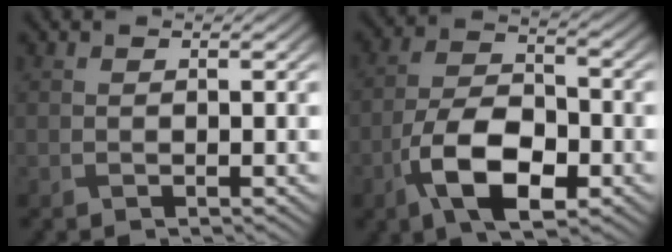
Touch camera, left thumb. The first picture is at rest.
{"total": 10.0, "force": [-4.5, 4.9, 7.5], "torque": [-0.151, 0.000, -0.094]}